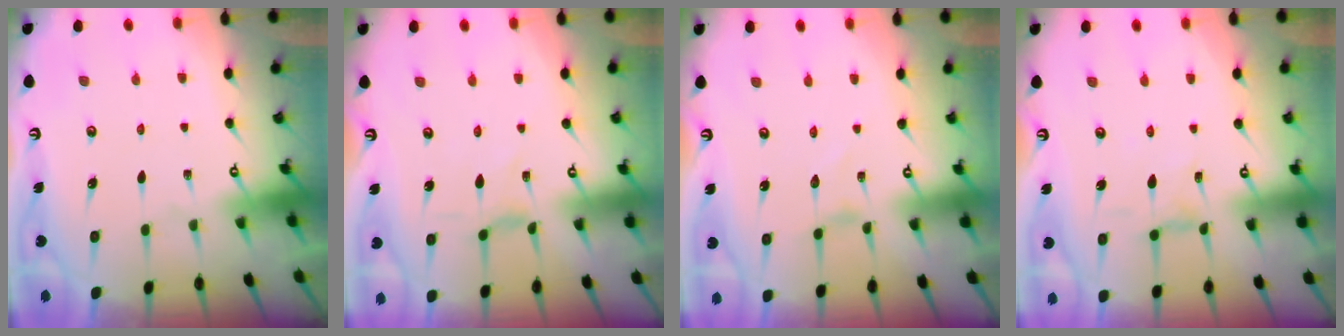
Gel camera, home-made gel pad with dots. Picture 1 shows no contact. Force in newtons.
{"total": 0.6, "press": 0.6, "slide": 0.2}
{"total": 0.0}
{"total": 2.7, "press": 2.6, "slide": 0.4}